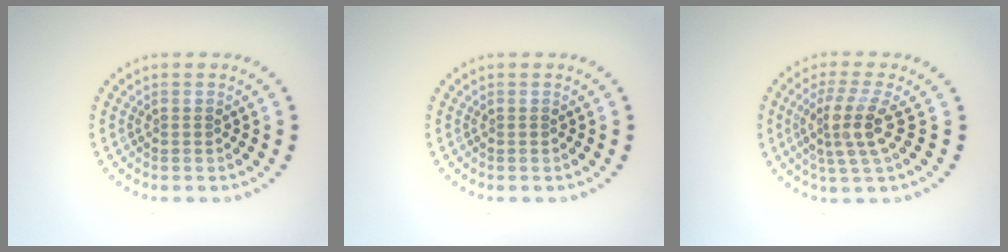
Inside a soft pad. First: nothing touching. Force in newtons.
{"total": 0.0}
{"total": 3.7, "press": 2.7, "slide": 2.5}